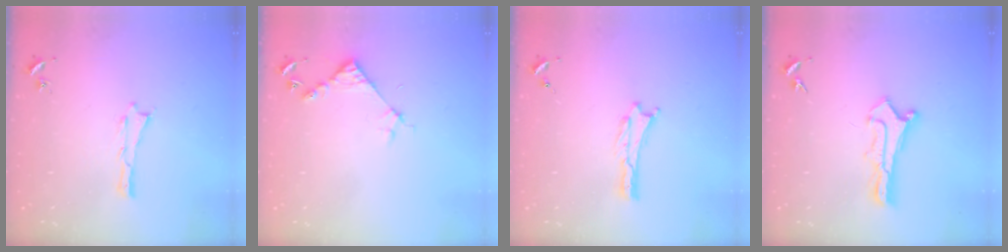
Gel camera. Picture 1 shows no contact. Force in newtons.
{"total": 4.5, "press": 4.5, "slide": 0.4}
{"total": 0.0}
{"total": 1.1, "press": 1.1, "slide": 0.1}